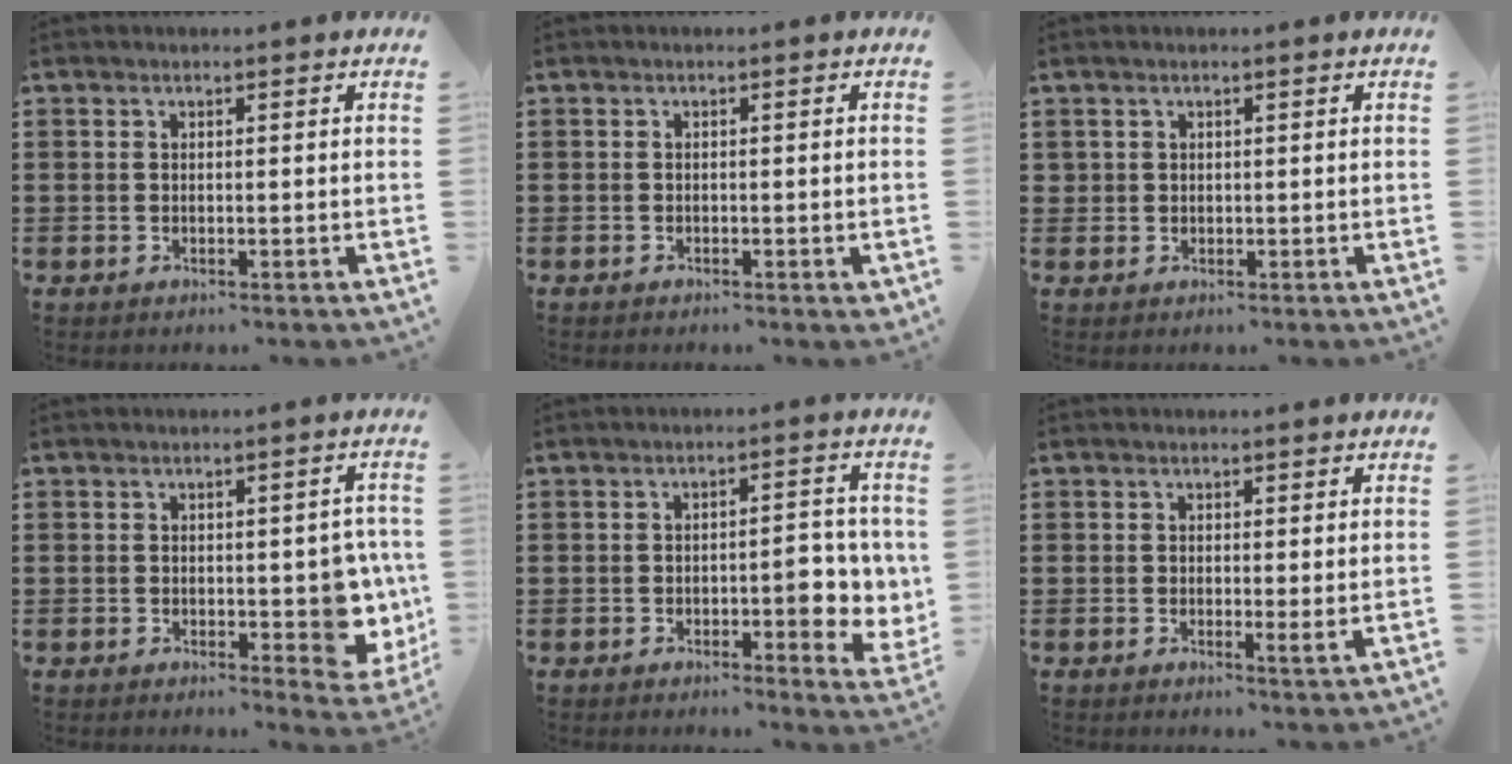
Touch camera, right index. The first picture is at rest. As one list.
[{"total": 0.8, "force": [-0.6, 0.2, 0.4], "torque": [-0.011, -0.006, -0.011]}, {"total": 0.9, "force": [0.4, 0.8, 0.1], "torque": [-0.003, 0.004, 0.008]}, {"total": 5.7, "force": [-0.3, 3.2, 4.8], "torque": [-0.053, -0.001, -0.009]}, {"total": 6.1, "force": [-0.9, 2.3, 5.6], "torque": [-0.063, -0.005, -0.021]}, {"total": 1.3, "force": [0.3, 0.3, 1.3], "torque": [-0.026, -0.001, 0.005]}]